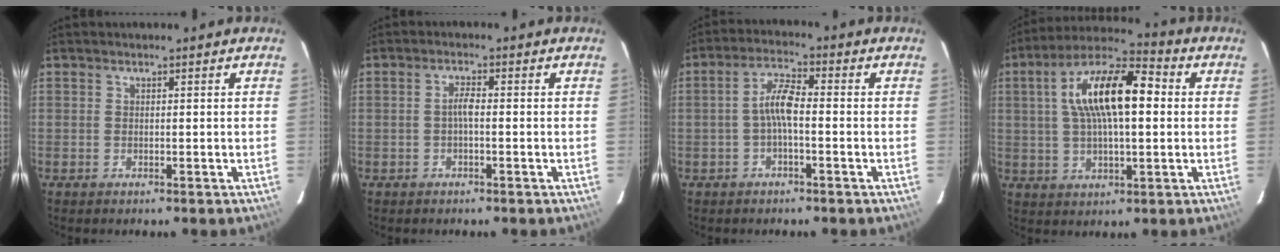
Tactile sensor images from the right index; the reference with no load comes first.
{"total": 1.8, "force": [-0.5, 0.4, 1.7], "torque": [-0.034, 0.007, -0.011]}
{"total": 4.7, "force": [-1.2, 1.1, 4.4], "torque": [-0.093, 0.014, -0.025]}
{"total": 16.0, "force": [2.8, 5.9, 14.6], "torque": [-0.261, 0.026, 0.040]}